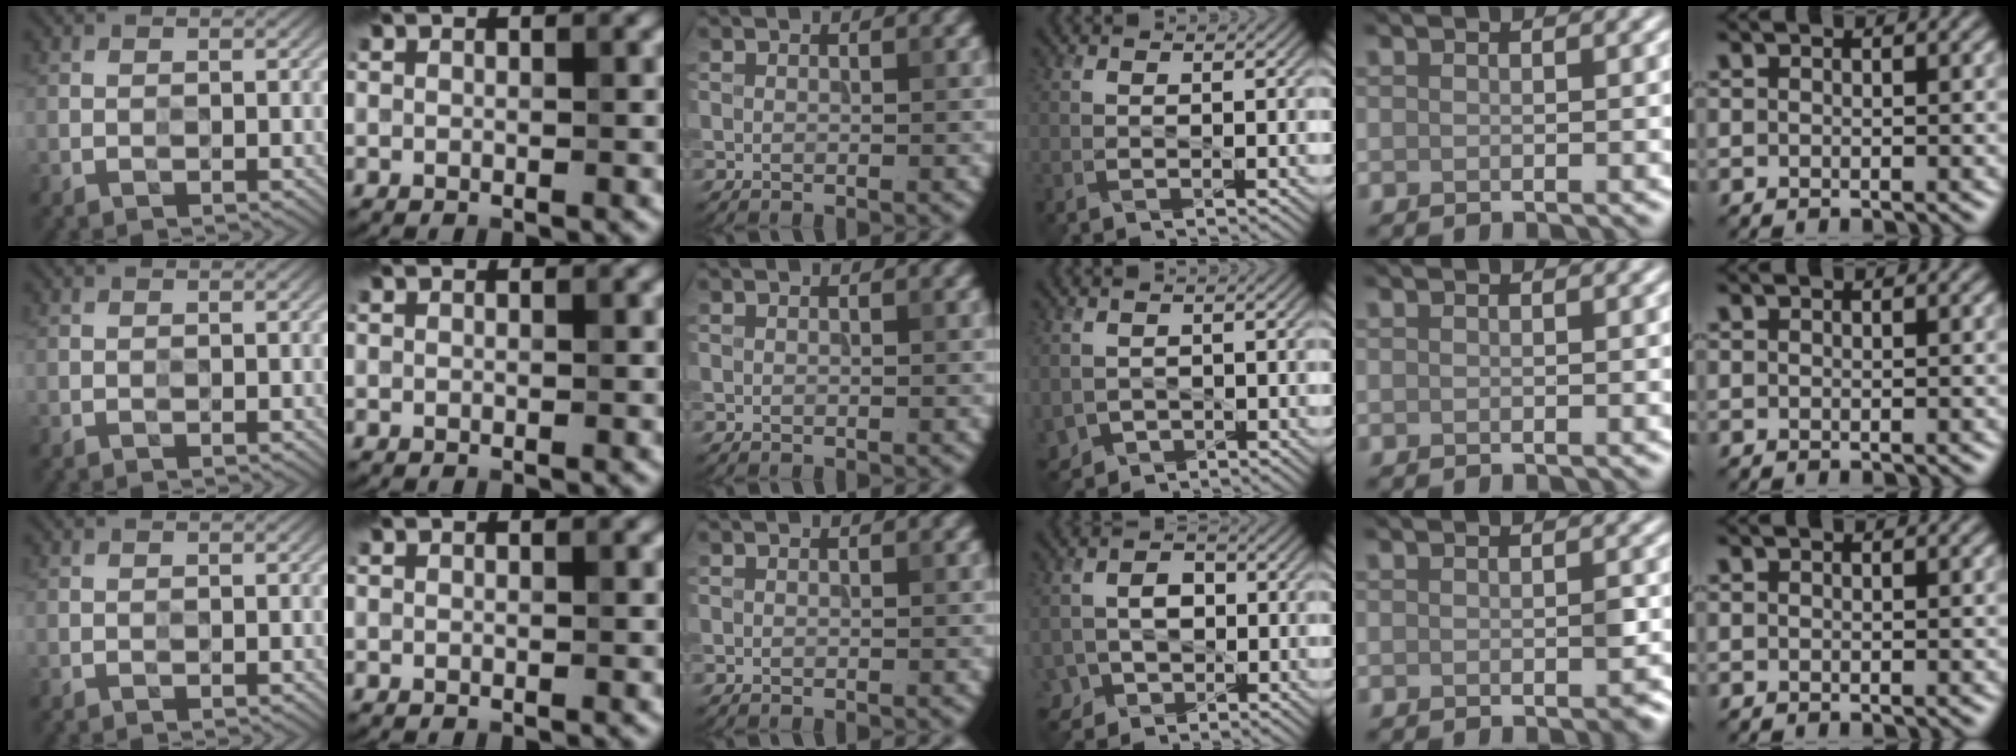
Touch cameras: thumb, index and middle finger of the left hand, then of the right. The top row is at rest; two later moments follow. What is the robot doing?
{"motion": "press", "object": "stopwatch"}